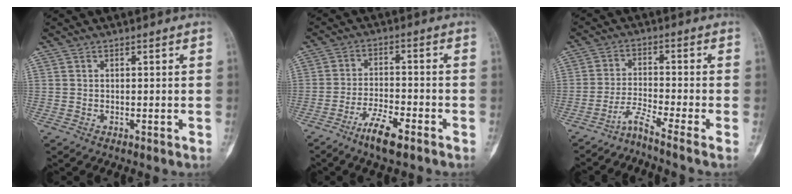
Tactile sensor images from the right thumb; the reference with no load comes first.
{"total": 7.2, "force": [-4.8, 1.7, 5.0], "torque": [-0.099, 0.021, -0.087]}
{"total": 4.9, "force": [-3.9, -2.0, 2.1], "torque": [-0.065, 0.014, -0.084]}